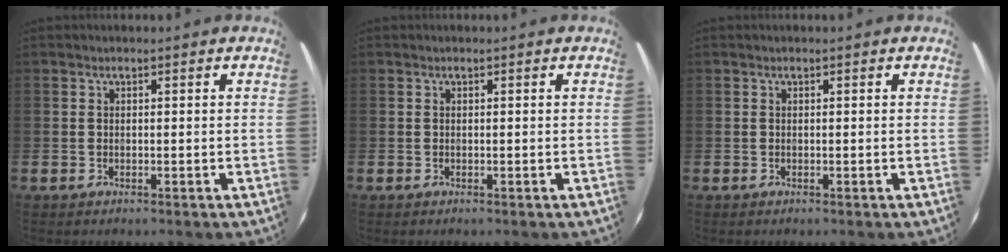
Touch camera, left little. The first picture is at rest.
{"total": 0.0}
{"total": 0.0}